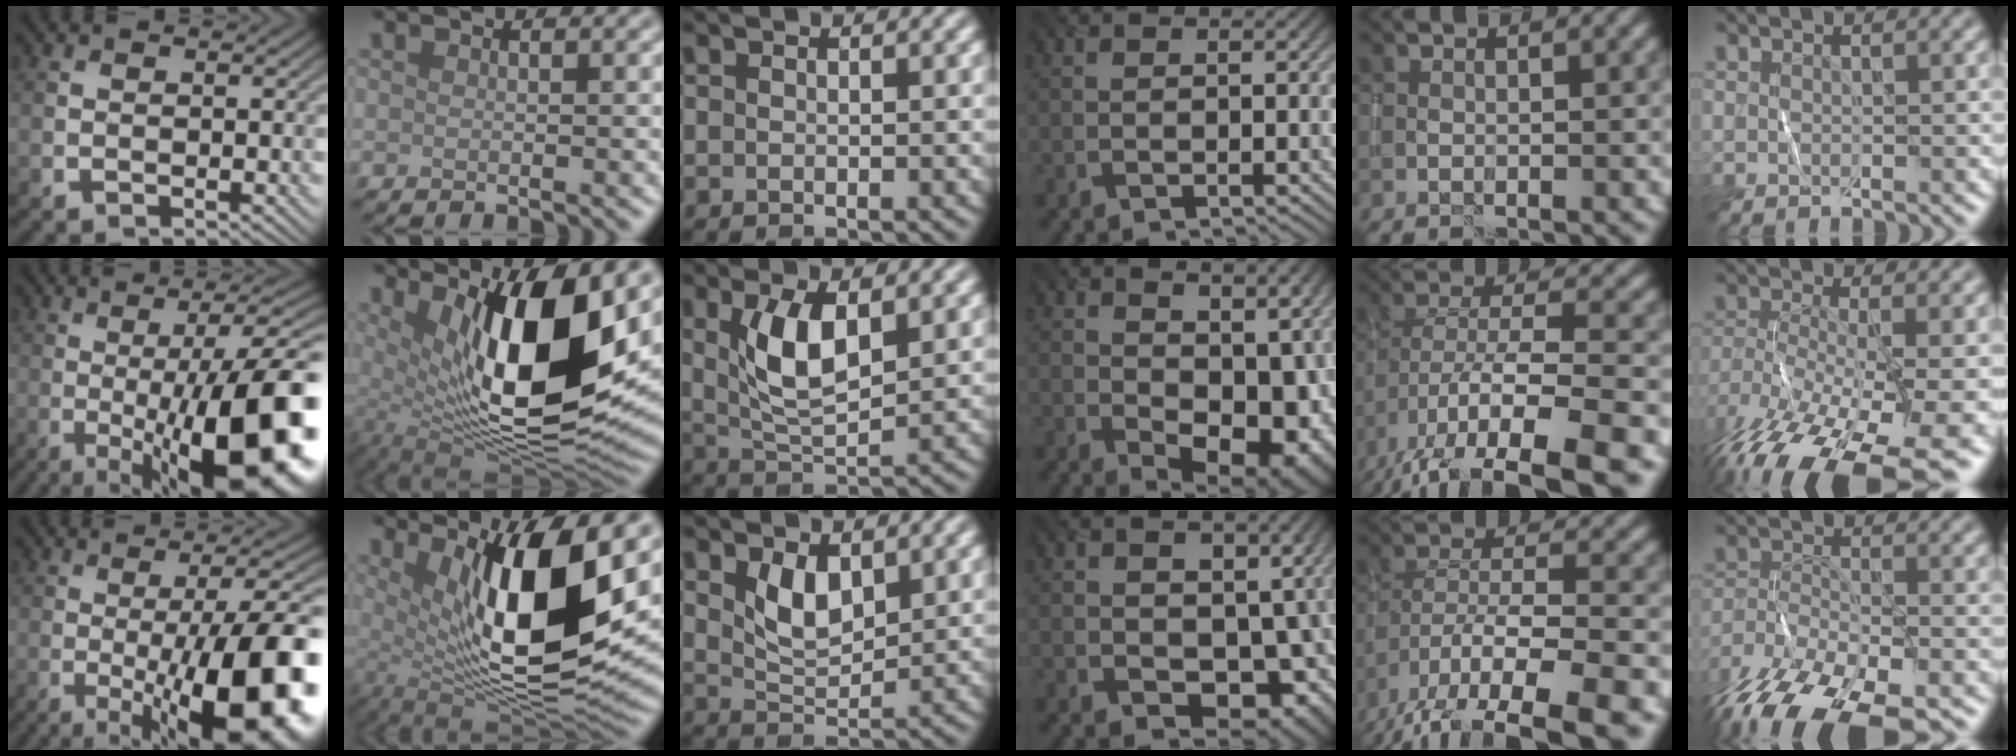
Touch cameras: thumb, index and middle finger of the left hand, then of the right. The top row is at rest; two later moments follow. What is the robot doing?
{"motion": "wrap", "object": "ribbon"}